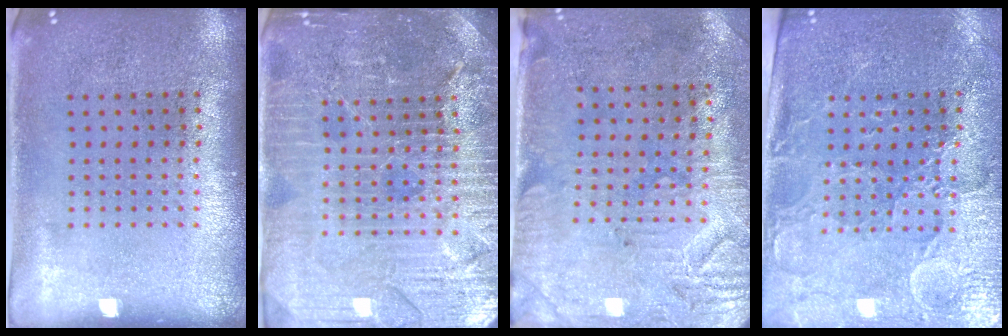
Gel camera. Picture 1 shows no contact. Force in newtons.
{"total": 4.9, "press": 4.6, "slide": 1.7}
{"total": 3.1, "press": 2.6, "slide": 1.6}
{"total": 3.6, "press": 3.3, "slide": 1.4}